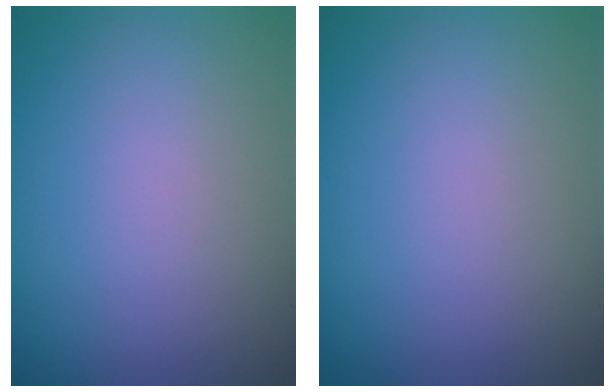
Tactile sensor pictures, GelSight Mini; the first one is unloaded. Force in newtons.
{"total": 0.0}